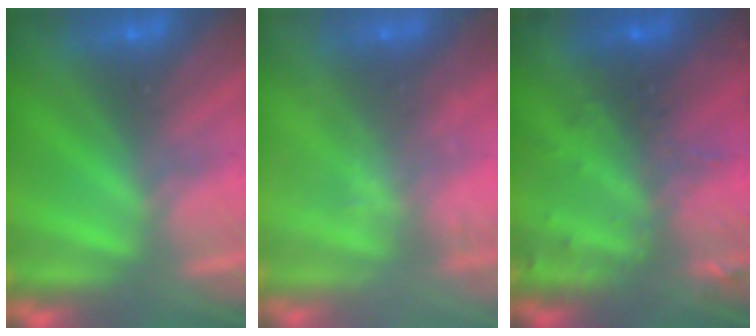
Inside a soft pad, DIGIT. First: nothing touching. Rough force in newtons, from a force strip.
{"total": 2.2}
{"total": 2.9}